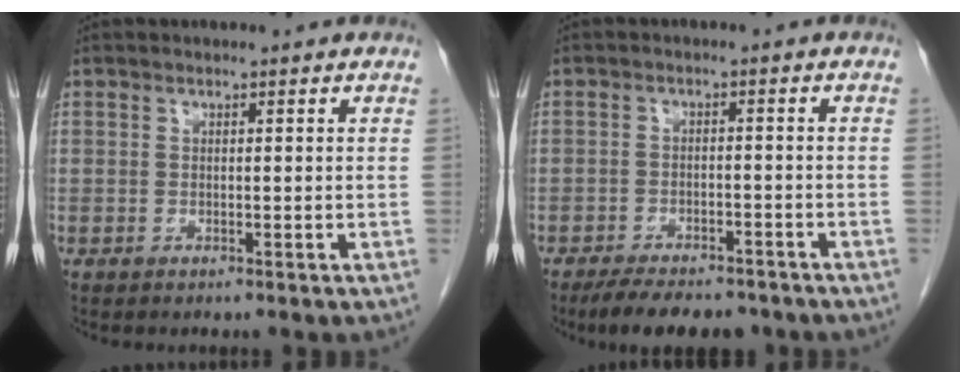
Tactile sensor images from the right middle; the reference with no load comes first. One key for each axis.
{"total": 9.5, "fx": -7.9, "fy": 3.4, "fz": 4.0, "tx": -0.053, "ty": -0.003, "tz": -0.114}